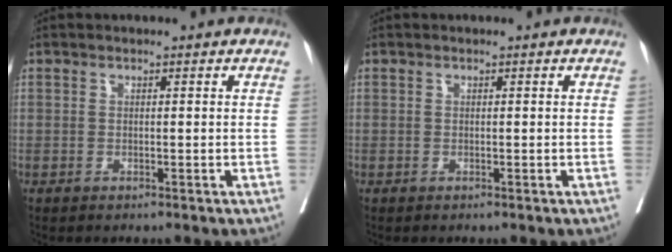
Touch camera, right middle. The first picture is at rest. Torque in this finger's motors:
{"motor_torque": [0.00, 0.00, 0.00, -0.01]}